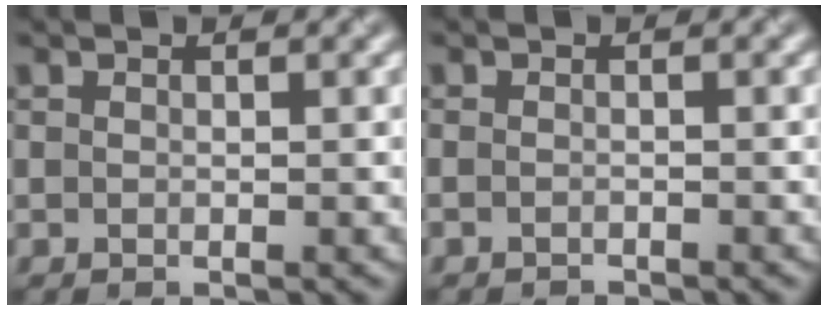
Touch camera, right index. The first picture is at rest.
{"total": 1.0, "force": [-1.0, -0.2, 0.0], "torque": [-0.003, -0.003, -0.017]}